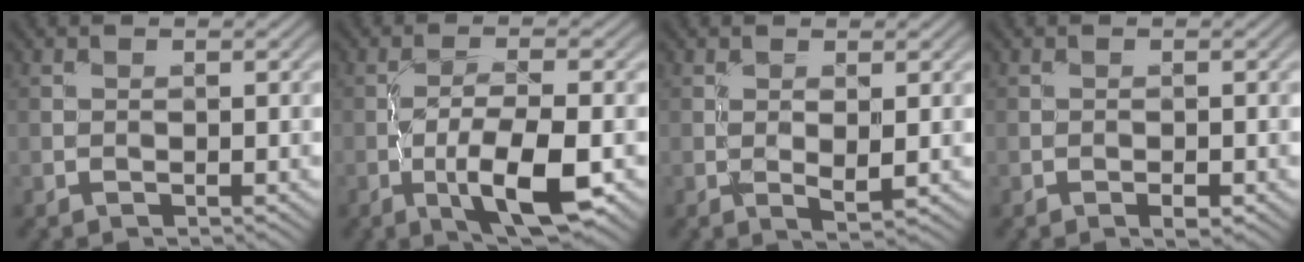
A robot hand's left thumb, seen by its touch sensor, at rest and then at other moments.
{"total": 7.6, "force": [-2.5, 2.2, 6.9], "torque": [-0.125, 0.003, -0.047]}
{"total": 2.1, "force": [0.2, 0.7, 1.9], "torque": [-0.038, -0.006, 0.005]}
{"total": 1.2, "force": [-0.6, 0.4, 0.9], "torque": [-0.012, 0.001, -0.011]}